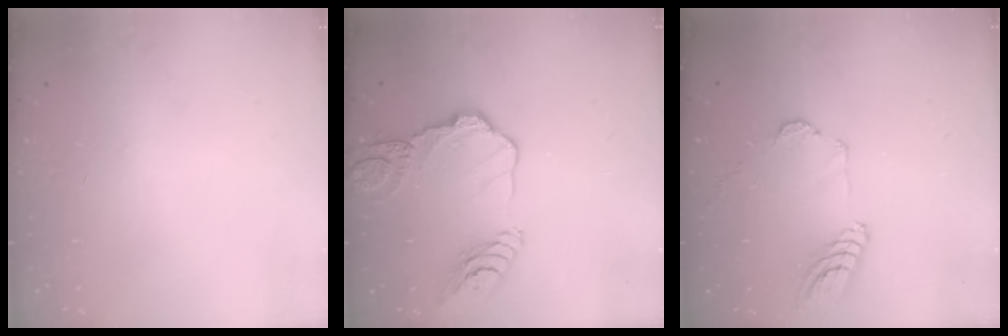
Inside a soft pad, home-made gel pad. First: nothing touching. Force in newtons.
{"total": 14.6, "press": 14.5, "slide": 1.4}
{"total": 11.8, "press": 11.7, "slide": 1.3}